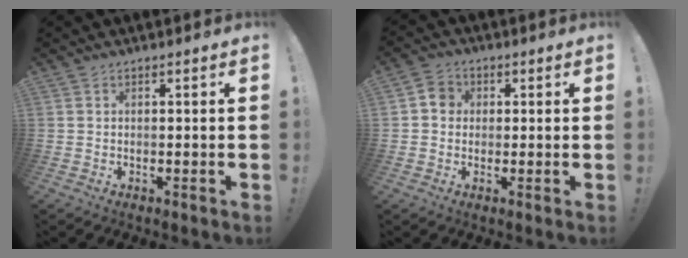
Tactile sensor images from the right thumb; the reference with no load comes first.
{"total": 5.0, "force": [0.4, 4.6, 1.9], "torque": [-0.026, 0.012, 0.008]}